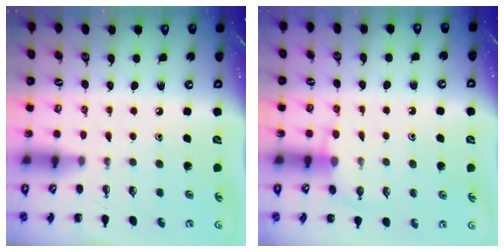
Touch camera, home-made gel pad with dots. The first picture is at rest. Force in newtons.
{"total": 5.2, "press": 5.0, "slide": 1.1}